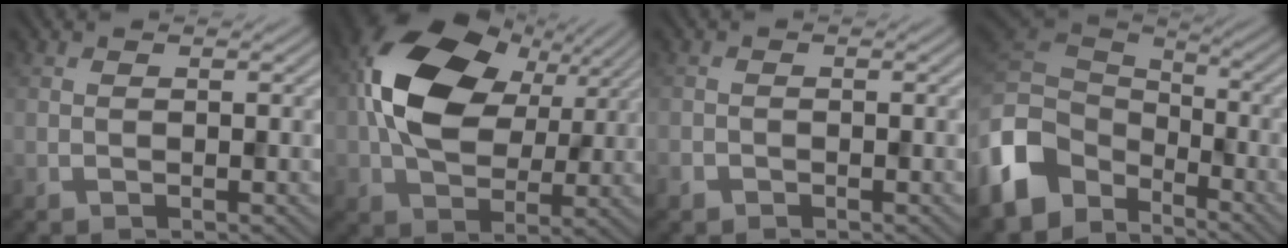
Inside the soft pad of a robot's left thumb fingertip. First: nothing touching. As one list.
[{"total": 14.9, "force": [3.8, 9.9, 10.4], "torque": [-0.220, 0.013, 0.072]}, {"total": 1.2, "force": [-0.9, 0.7, 0.2], "torque": [-0.007, -0.006, -0.022]}, {"total": 12.0, "force": [-5.5, 8.6, 6.3], "torque": [-0.201, -0.022, -0.108]}]